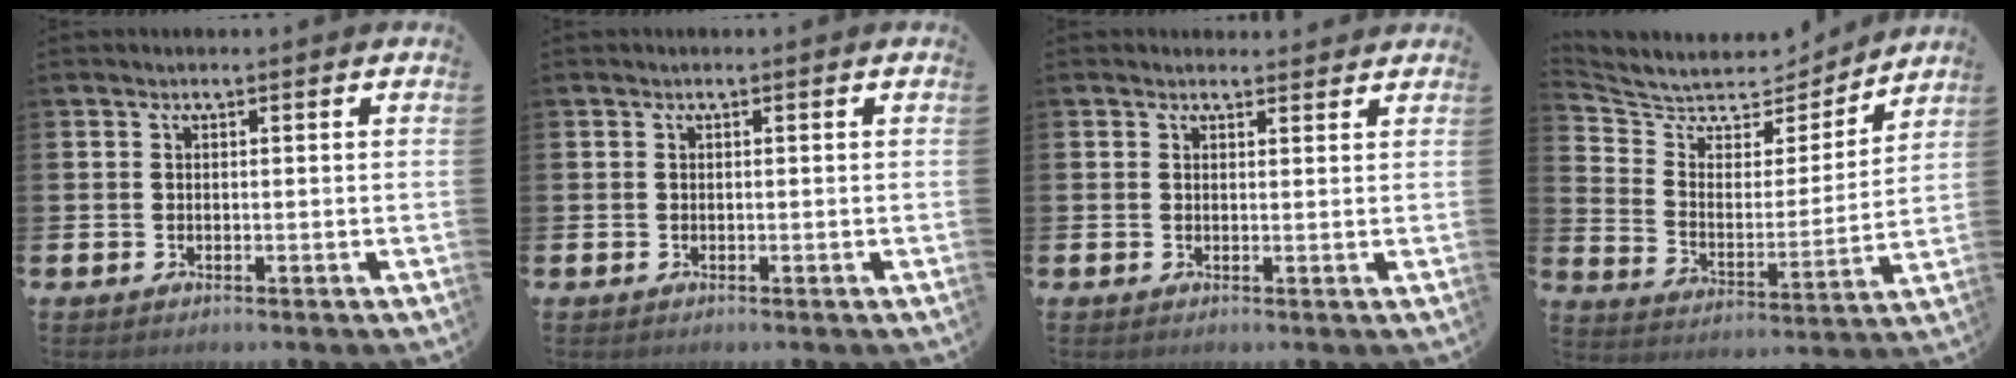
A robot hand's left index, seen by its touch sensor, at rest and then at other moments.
{"total": 0.0}
{"total": 1.4, "force": [1.3, 0.5, 0.0], "torque": [0.007, -0.003, 0.023]}
{"total": 6.2, "force": [5.8, 2.2, 0.6], "torque": [-0.058, -0.055, 0.095]}